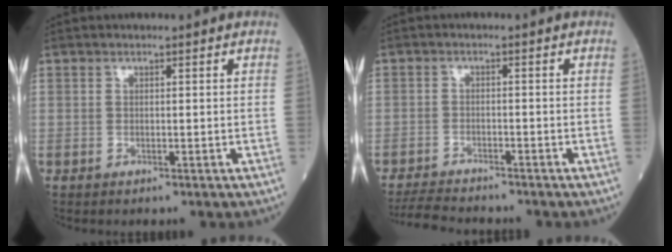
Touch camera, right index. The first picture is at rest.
{"total": 5.4, "force": [-5.2, 0.7, 1.3], "torque": [-0.022, -0.019, -0.092]}